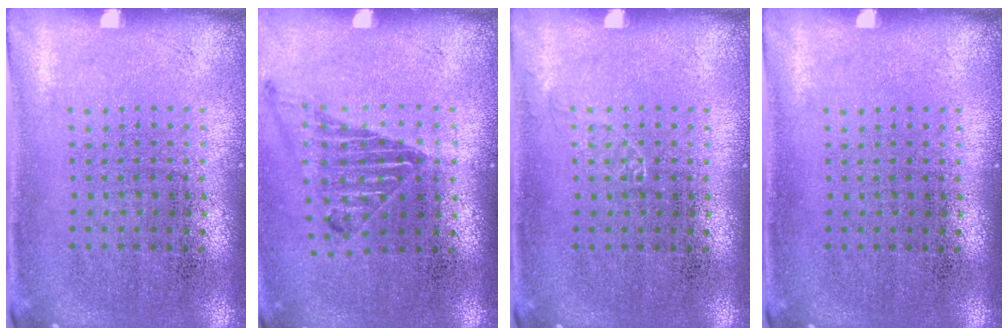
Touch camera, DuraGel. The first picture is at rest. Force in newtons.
{"total": 1.1, "press": 1.1, "slide": 0.2}
{"total": 0.6, "press": 0.6, "slide": 0.1}
{"total": 0.0}